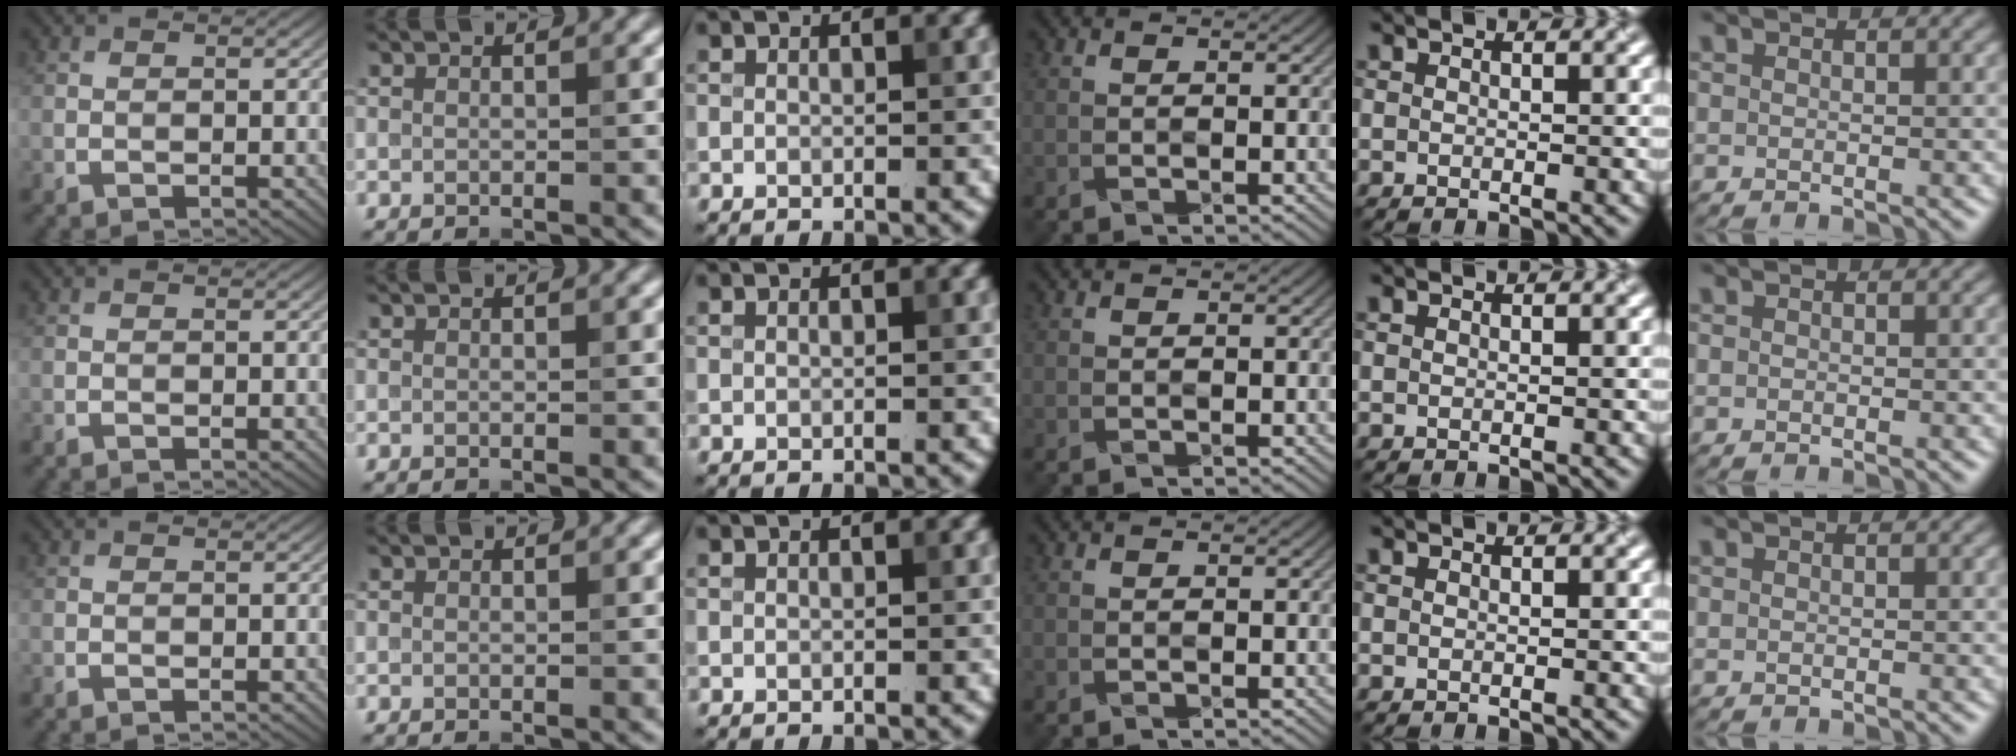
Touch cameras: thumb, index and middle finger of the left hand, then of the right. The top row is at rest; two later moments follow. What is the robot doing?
{"motion": "wrap", "object": "cellophane"}